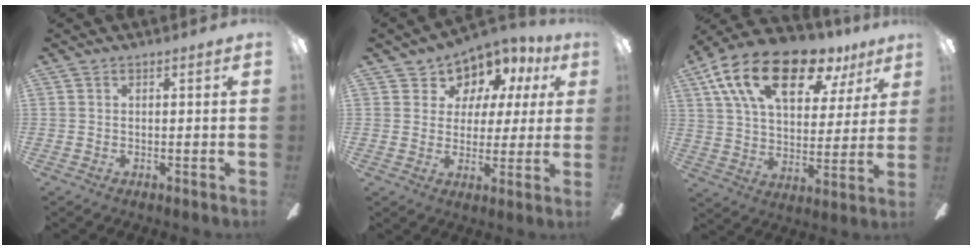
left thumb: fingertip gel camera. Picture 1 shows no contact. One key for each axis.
{"total": 8.4, "fx": 5.9, "fy": 5.9, "fz": 1.2, "tx": -0.036, "ty": -0.047, "tz": 0.112}
{"total": 22.4, "fx": 13.3, "fy": 10.4, "fz": 14.6, "tx": -0.246, "ty": -0.059, "tz": 0.228}